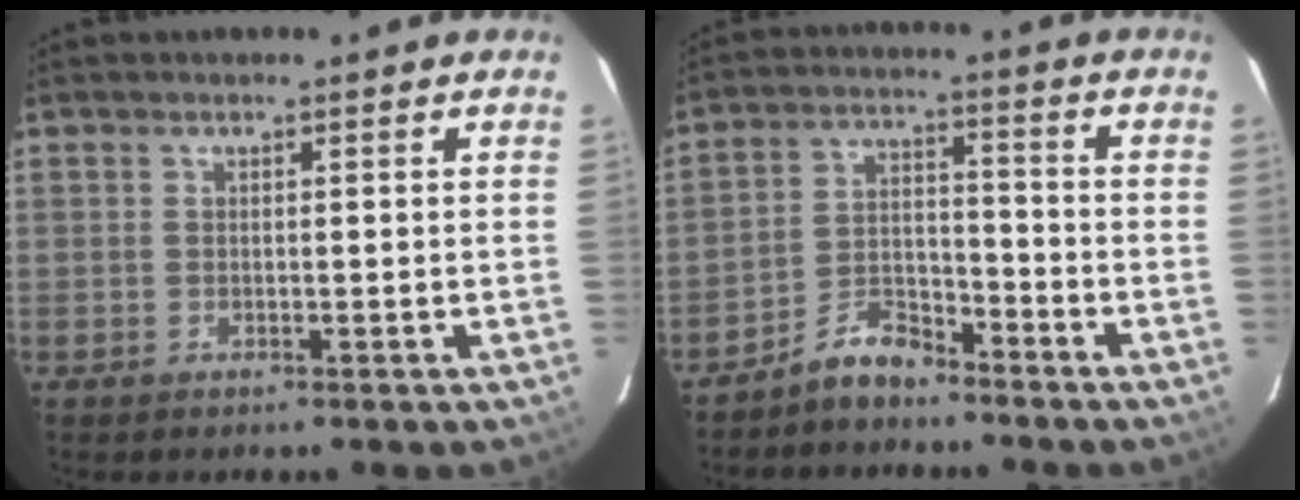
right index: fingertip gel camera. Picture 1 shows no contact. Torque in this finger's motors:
{"motor_torque": [0.04, -0.26, -0.45, -0.12]}